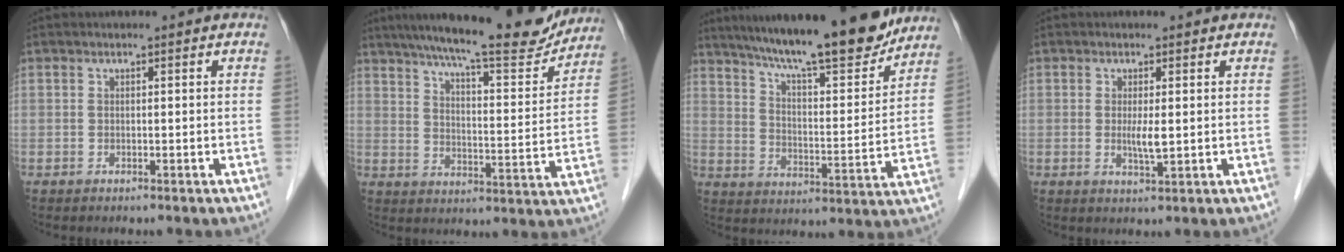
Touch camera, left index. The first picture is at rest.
{"total": 19.0, "force": [16.7, 2.3, 8.8], "torque": [-0.137, -0.017, 0.227]}
{"total": 18.7, "force": [16.2, 2.0, 9.1], "torque": [-0.148, -0.007, 0.242]}
{"total": 2.7, "force": [0.0, 0.3, 2.7], "torque": [-0.053, -0.009, 0.002]}